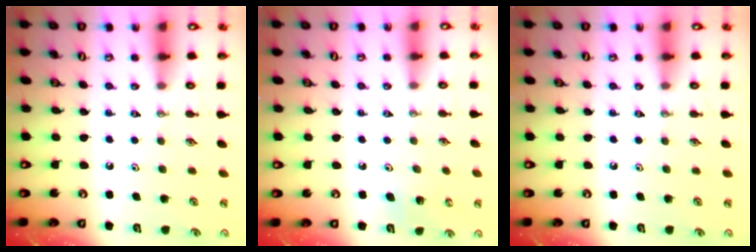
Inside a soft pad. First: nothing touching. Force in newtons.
{"total": 4.8, "press": 4.7, "slide": 0.6}
{"total": 0.0}